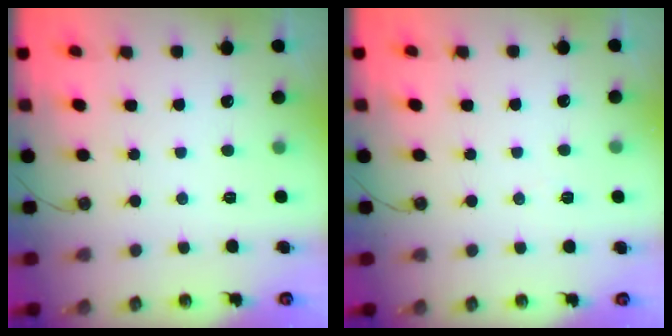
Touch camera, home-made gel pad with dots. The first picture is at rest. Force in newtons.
{"total": 3.9, "press": 2.3, "slide": 3.2}